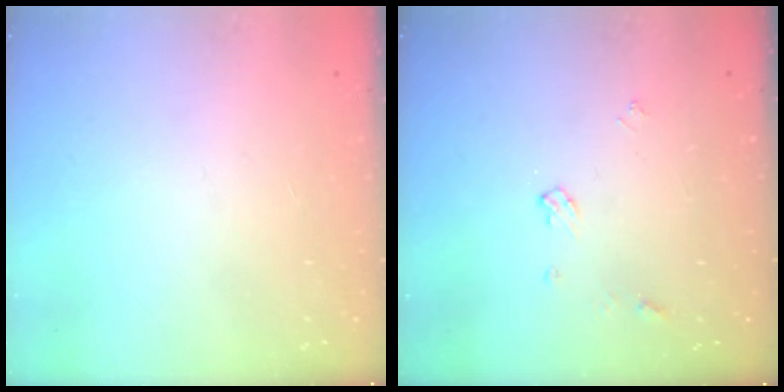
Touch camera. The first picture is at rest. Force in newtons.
{"total": 4.5, "press": 4.4, "slide": 0.8}